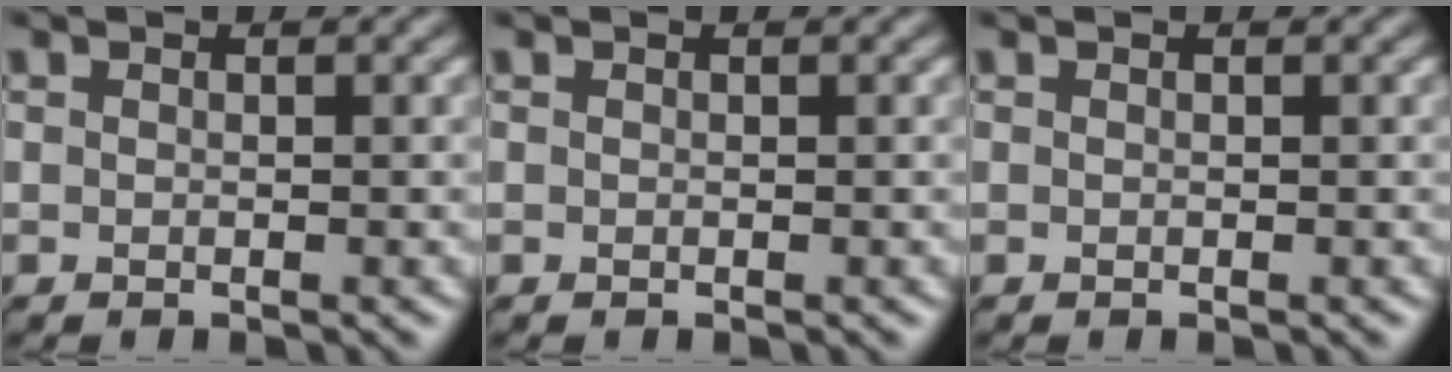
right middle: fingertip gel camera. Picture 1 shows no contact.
{"total": 0.0}
{"total": 0.0}